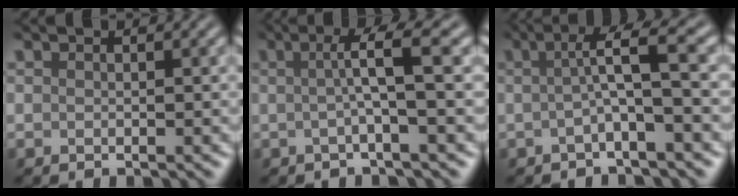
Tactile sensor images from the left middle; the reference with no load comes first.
{"total": 3.7, "force": [0.4, 0.3, 3.7], "torque": [-0.058, 0.007, 0.003]}
{"total": 4.1, "force": [0.1, 0.4, 4.1], "torque": [-0.064, 0.012, -0.005]}